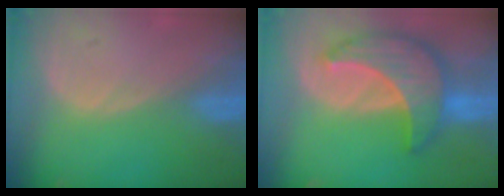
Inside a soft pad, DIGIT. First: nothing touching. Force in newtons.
{"total": 9.8, "press": 9.8, "slide": 0.8}